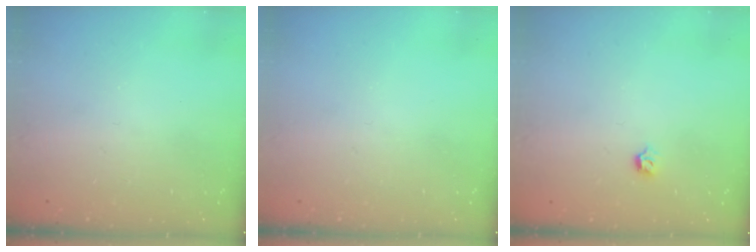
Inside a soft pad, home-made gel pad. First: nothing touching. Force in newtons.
{"total": 0.0}
{"total": 2.8, "press": 2.7, "slide": 0.8}